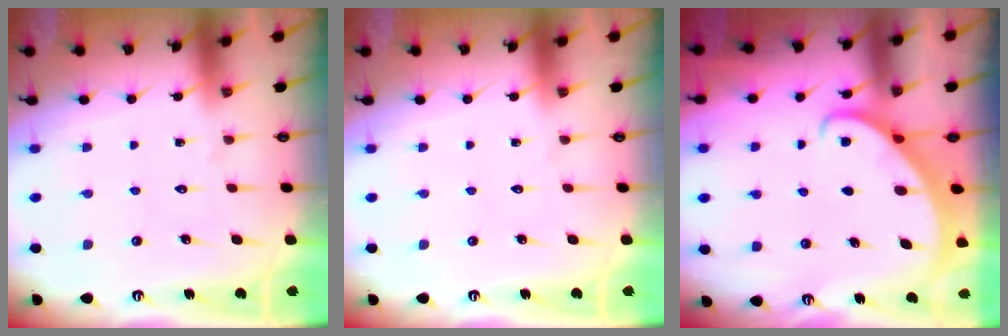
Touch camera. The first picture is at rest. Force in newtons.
{"total": 0.0}
{"total": 2.6, "press": 2.6, "slide": 0.1}